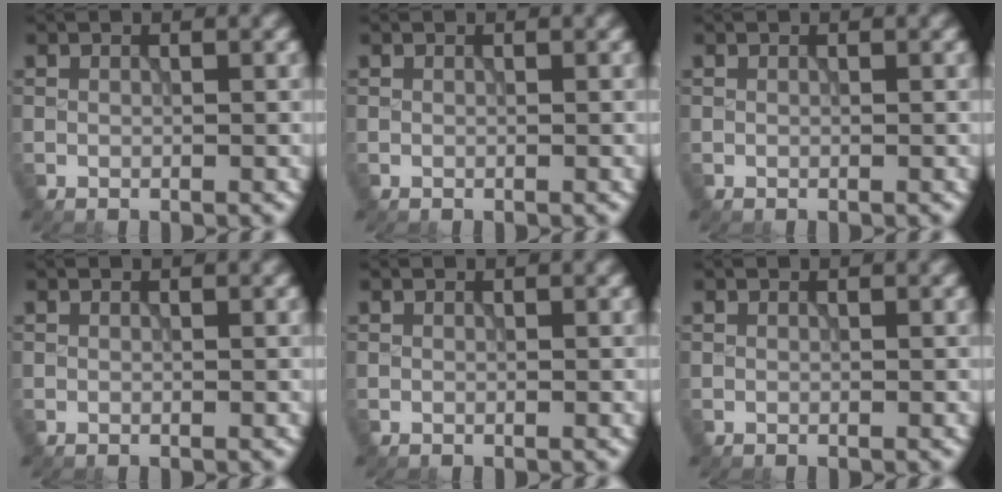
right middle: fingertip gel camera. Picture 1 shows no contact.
{"total": 0.0}
{"total": 0.0}
{"total": 0.0}
{"total": 0.0}
{"total": 0.0}